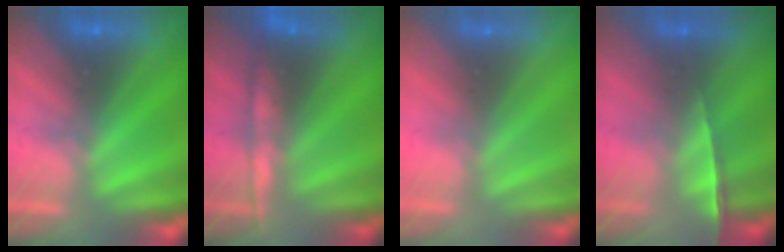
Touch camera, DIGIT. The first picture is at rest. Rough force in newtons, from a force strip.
{"total": 7.6}
{"total": 2.8}
{"total": 1.7}